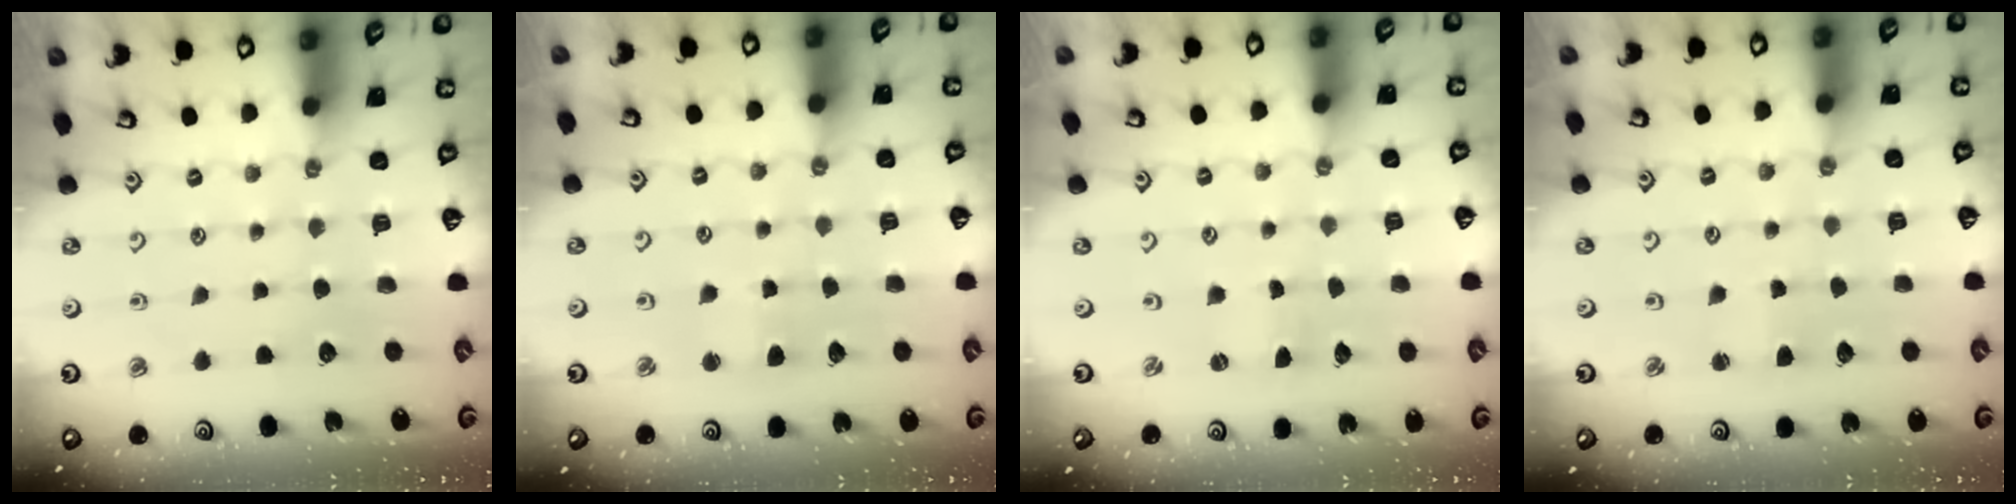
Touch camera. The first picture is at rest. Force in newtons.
{"total": 2.5, "press": 2.4, "slide": 0.5}
{"total": 0.0}
{"total": 2.7, "press": 2.7, "slide": 0.2}